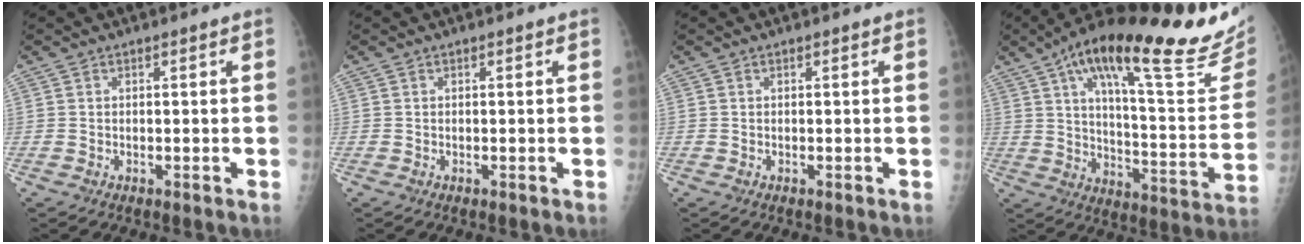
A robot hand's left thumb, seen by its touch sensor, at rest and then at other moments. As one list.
[{"total": 0.0}, {"total": 0.0}, {"total": 30.6, "force": [19.6, 7.9, 22.1], "torque": [-0.300, -0.058, 0.284]}]